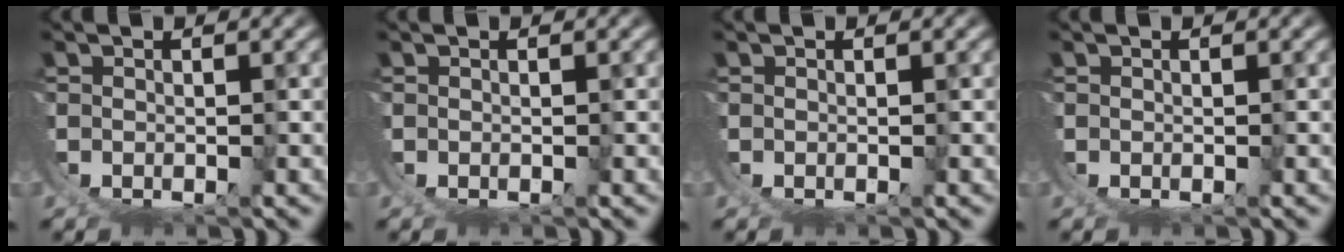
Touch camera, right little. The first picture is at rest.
{"total": 0.0}
{"total": 0.0}
{"total": 0.0}